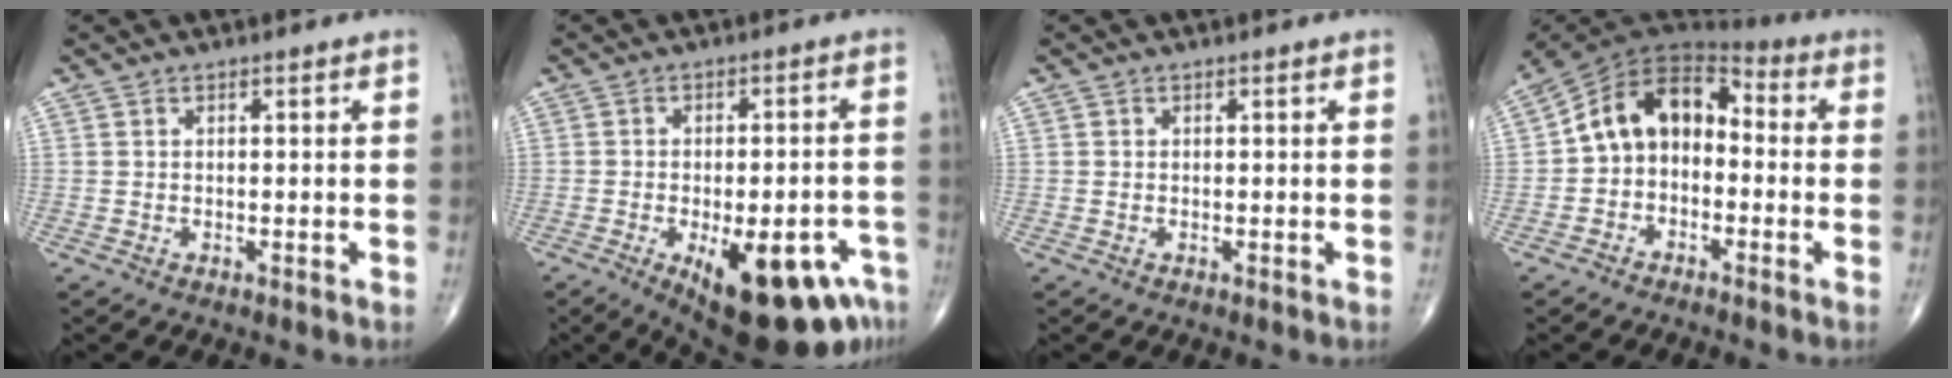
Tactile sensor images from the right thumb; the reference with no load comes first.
{"total": 19.2, "force": [-9.1, 7.8, 15.1], "torque": [-0.143, 0.023, -0.108]}
{"total": 0.0}
{"total": 12.3, "force": [-1.0, 9.0, 8.3], "torque": [-0.111, 0.055, -0.034]}